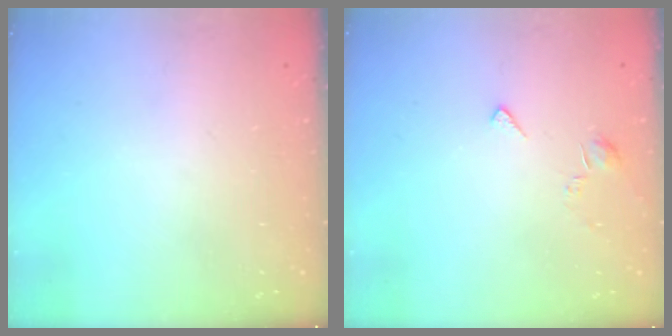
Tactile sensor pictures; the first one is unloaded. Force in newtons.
{"total": 1.9, "press": 1.9, "slide": 0.4}